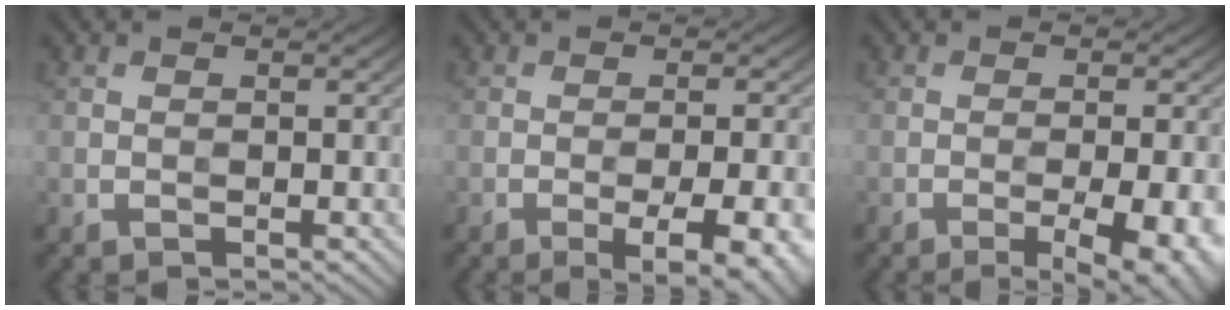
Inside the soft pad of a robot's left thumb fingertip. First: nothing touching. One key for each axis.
{"total": 8.2, "fx": -3.7, "fy": 2.2, "fz": 7.0, "tx": -0.103, "ty": -0.001, "tz": -0.036}
{"total": 7.1, "fx": -2.8, "fy": 1.8, "fz": 6.2, "tx": -0.092, "ty": -0.005, "tz": -0.032}